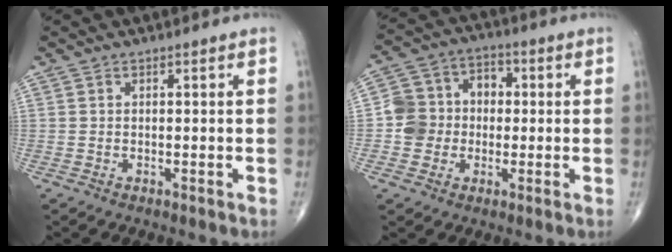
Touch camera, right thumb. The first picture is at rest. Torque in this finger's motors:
{"motor_torque": [0.33, 1.12, 0.92, 0.07, 0.07]}